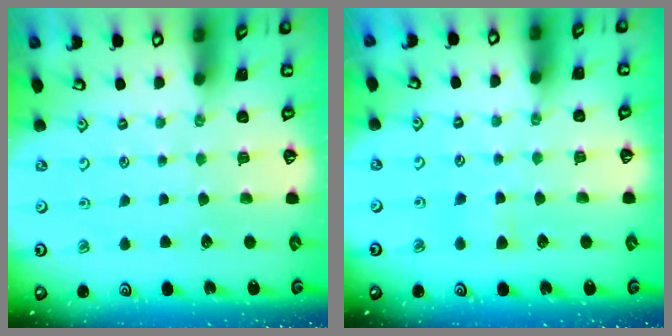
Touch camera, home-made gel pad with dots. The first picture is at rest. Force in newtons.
{"total": 4.6, "press": 4.6, "slide": 0.3}